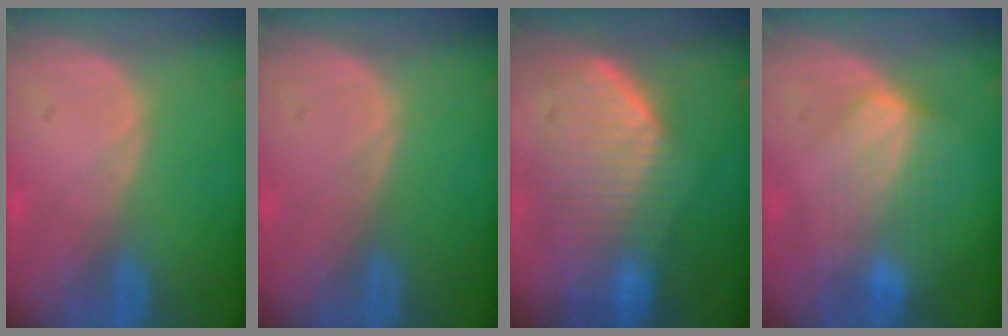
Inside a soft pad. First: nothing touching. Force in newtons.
{"total": 0.0}
{"total": 10.3, "press": 9.1, "slide": 4.8}
{"total": 7.4, "press": 6.6, "slide": 3.2}